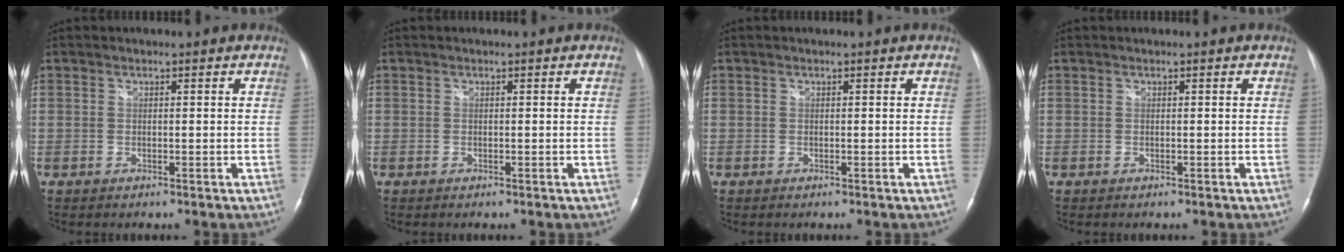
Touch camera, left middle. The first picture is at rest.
{"total": 0.0}
{"total": 0.0}
{"total": 0.0}